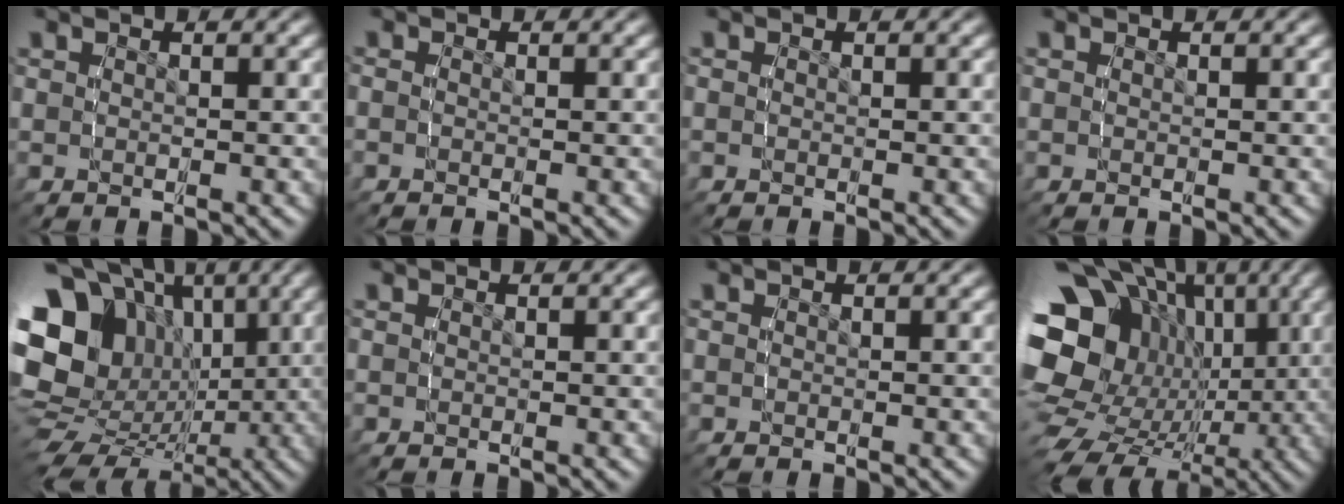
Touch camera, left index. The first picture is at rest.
{"total": 0.8, "force": [-0.4, 0.4, 0.5], "torque": [-0.013, -0.004, -0.009]}
{"total": 0.5, "force": [-0.1, 0.3, 0.4], "torque": [-0.007, -0.001, -0.003]}
{"total": 0.0}
{"total": 21.8, "force": [0.6, 18.4, 11.7], "torque": [-0.240, -0.053, 0.013]}
{"total": 0.0}
{"total": 0.0}
{"total": 19.4, "force": [0.1, 15.7, 11.3], "torque": [-0.228, -0.059, 0.011]}